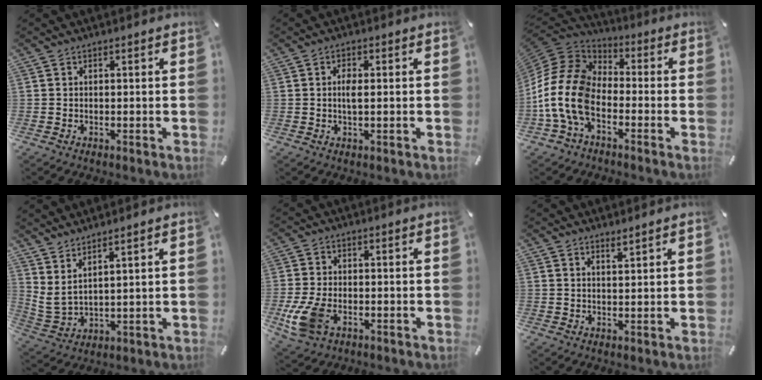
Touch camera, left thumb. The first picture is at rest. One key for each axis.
{"total": 3.0, "fx": 0.1, "fy": 1.1, "fz": 2.8, "tx": -0.056, "ty": 0.002, "tz": 0.001}
{"total": 15.5, "fx": -6.4, "fy": 10.3, "fz": 9.6, "tx": -0.225, "ty": 0.023, "tz": -0.122}
{"total": 4.0, "fx": 3.7, "fy": 0.2, "fz": 1.7, "tx": -0.055, "ty": -0.036, "tz": 0.063}
{"total": 8.8, "fx": -2.9, "fy": 5.5, "fz": 6.2, "tx": -0.156, "ty": -0.004, "tz": -0.054}
{"total": 1.8, "fx": 1.7, "fy": -0.1, "fz": 0.6, "tx": -0.012, "ty": -0.006, "tz": 0.031}